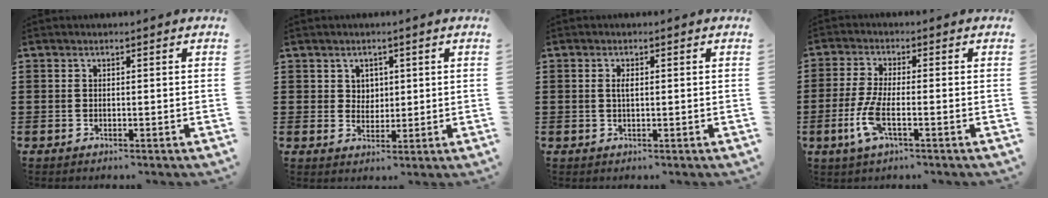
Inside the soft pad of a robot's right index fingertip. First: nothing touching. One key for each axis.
{"total": 2.6, "fx": 1.4, "fy": 2.1, "fz": 0.6, "tx": -0.020, "ty": 0.010, "tz": 0.025}
{"total": 1.4, "fx": 0.2, "fy": 0.5, "fz": 1.3, "tx": -0.027, "ty": 0.003, "tz": 0.002}
{"total": 5.9, "fx": -2.1, "fy": 1.4, "fz": 5.3, "tx": -0.130, "ty": -0.018, "tz": -0.047}